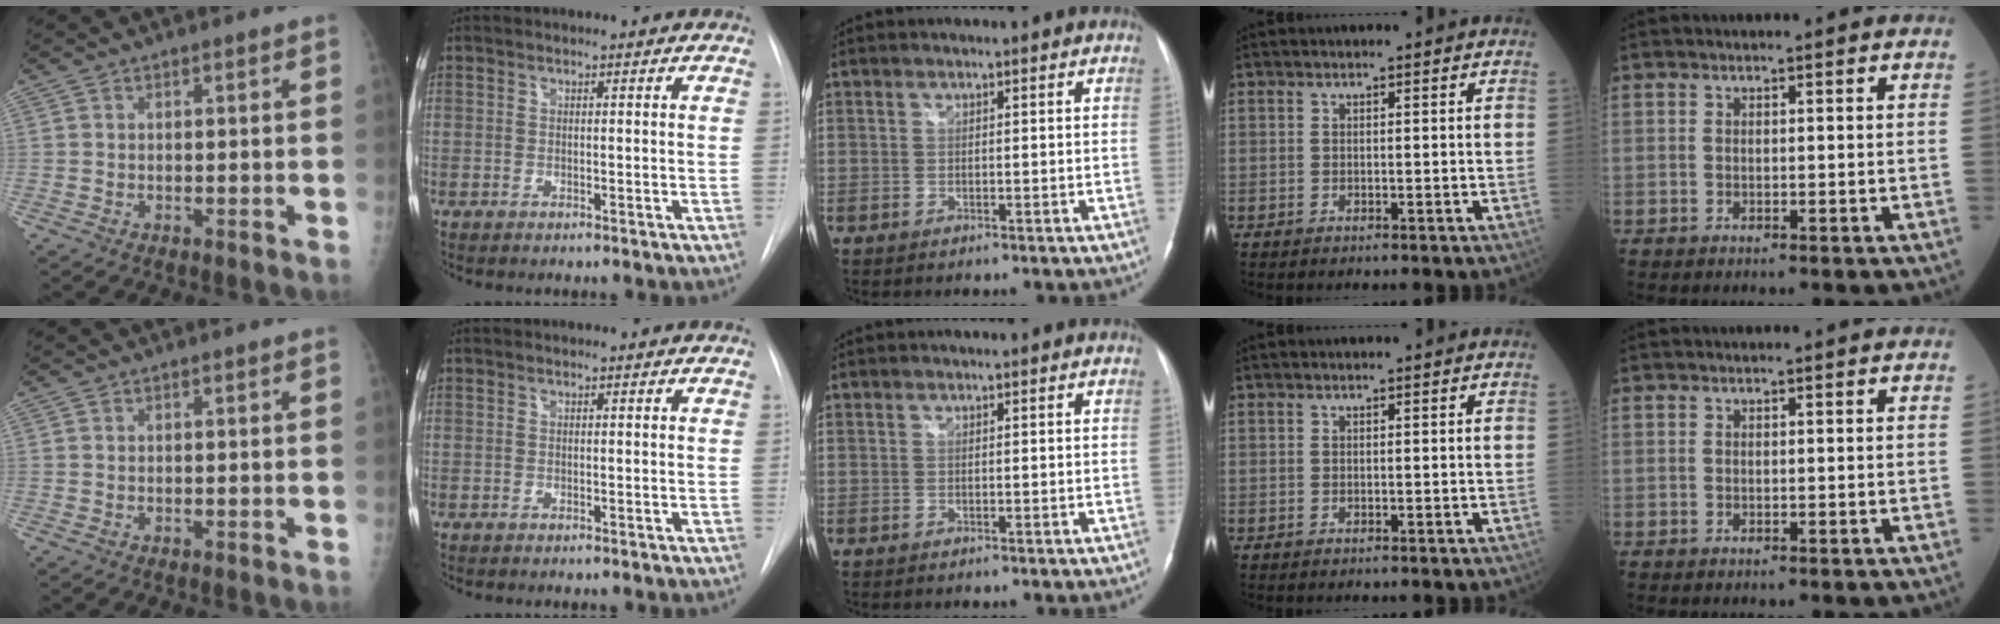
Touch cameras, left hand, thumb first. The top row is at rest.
{}